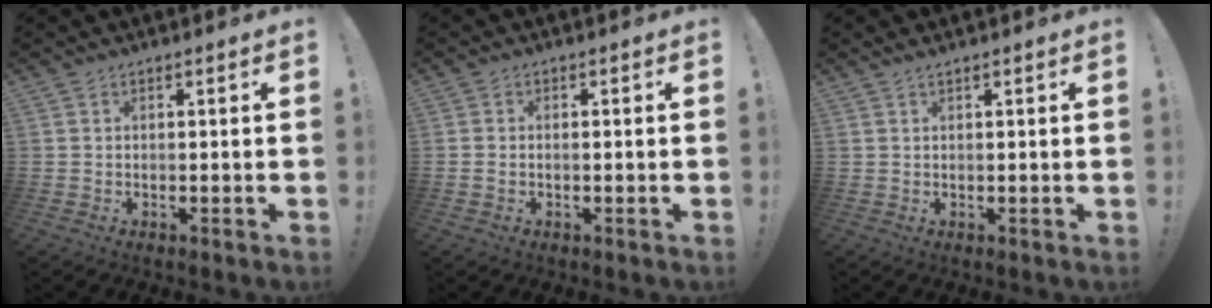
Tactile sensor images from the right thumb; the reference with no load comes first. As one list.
[{"total": 0.7, "force": [0.0, 0.6, 0.5], "torque": [-0.002, -0.001, -0.003]}, {"total": 1.1, "force": [1.0, -0.1, 0.4], "torque": [-0.008, 0.001, 0.019]}]